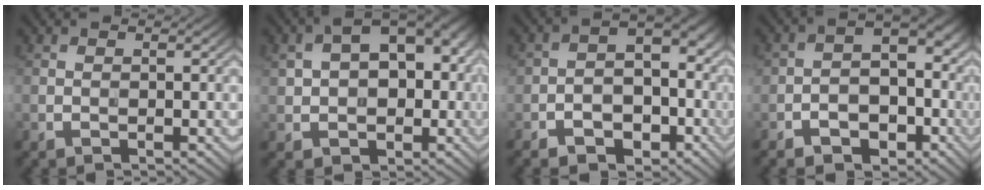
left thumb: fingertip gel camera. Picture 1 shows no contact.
{"total": 11.5, "force": [1.0, 8.1, 8.0], "torque": [-0.133, -0.001, 0.025]}
{"total": 8.3, "force": [-4.2, 5.7, 4.3], "torque": [-0.060, -0.016, -0.071]}
{"total": 7.9, "force": [-3.9, 5.6, 4.1], "torque": [-0.058, -0.014, -0.065]}